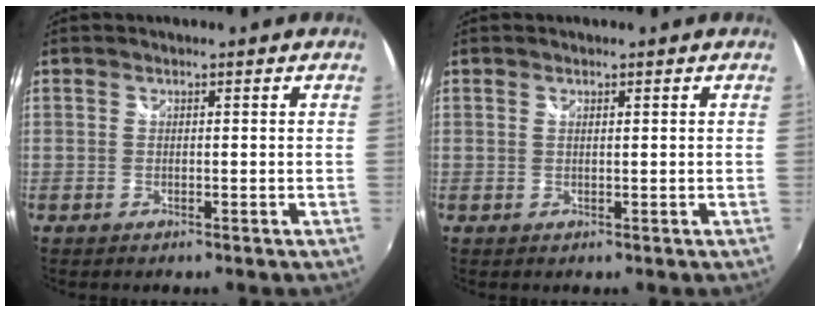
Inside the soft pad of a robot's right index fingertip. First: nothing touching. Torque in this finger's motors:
{"motor_torque": [-0.05, -0.01, -0.03, -0.01]}